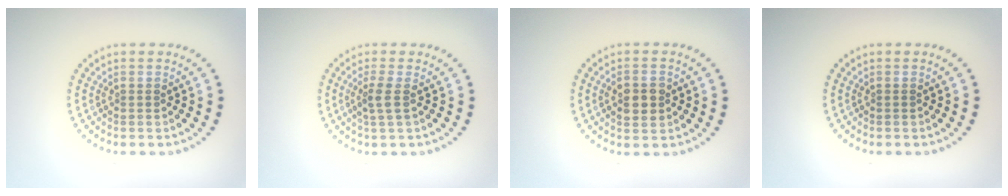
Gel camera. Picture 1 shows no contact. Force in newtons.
{"total": 1.6, "press": 1.3, "slide": 1.0}
{"total": 3.0, "press": 3.0, "slide": 0.2}
{"total": 0.0}